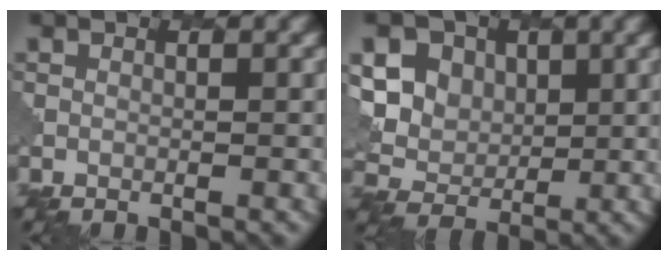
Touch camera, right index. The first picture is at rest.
{"total": 11.3, "force": [4.4, 9.0, 5.2], "torque": [-0.109, 0.028, 0.066]}